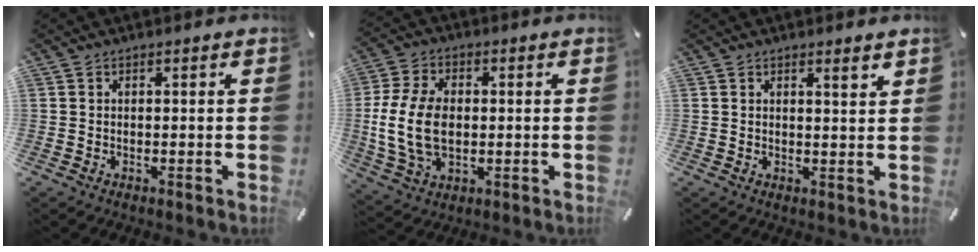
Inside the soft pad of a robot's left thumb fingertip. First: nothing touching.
{"total": 13.7, "force": [-0.6, 9.6, 9.8], "torque": [-0.214, 0.005, -0.009]}
{"total": 2.0, "force": [1.7, 0.2, 1.1], "torque": [-0.014, -0.008, 0.028]}